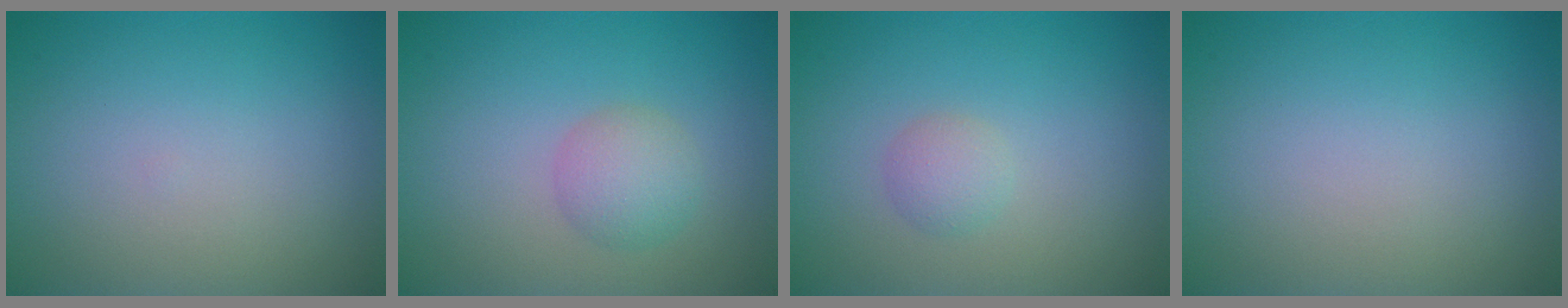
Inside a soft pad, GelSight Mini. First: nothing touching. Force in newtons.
{"total": 2.5, "press": 2.5, "slide": 0.1}
{"total": 1.5, "press": 1.4, "slide": 0.1}
{"total": 0.0}